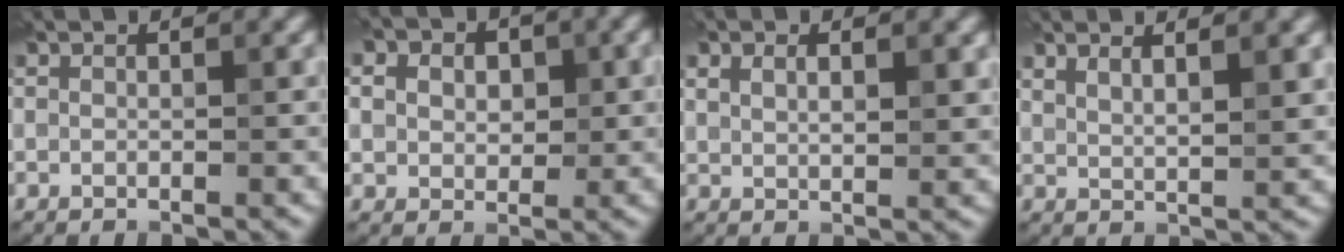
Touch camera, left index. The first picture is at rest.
{"total": 10.3, "force": [4.0, 7.7, 5.6], "torque": [-0.089, 0.033, 0.043]}
{"total": 2.7, "force": [1.2, 1.2, 2.1], "torque": [-0.038, -0.004, 0.026]}
{"total": 3.6, "force": [2.1, 1.0, 2.7], "torque": [-0.029, -0.001, 0.035]}